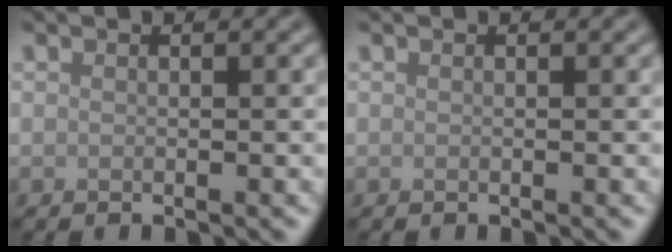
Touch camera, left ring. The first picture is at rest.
{"total": 0.0}